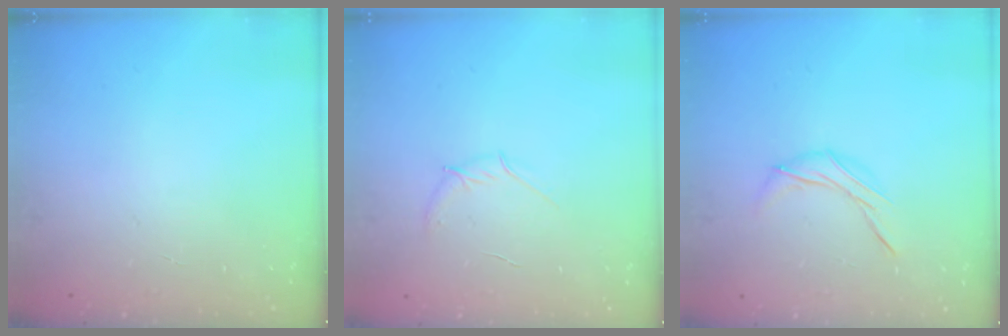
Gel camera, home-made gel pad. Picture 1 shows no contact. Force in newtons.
{"total": 5.3, "press": 5.2, "slide": 1.4}
{"total": 6.4, "press": 6.4, "slide": 0.3}